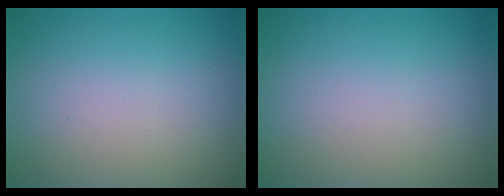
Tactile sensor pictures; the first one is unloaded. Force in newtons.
{"total": 0.0}